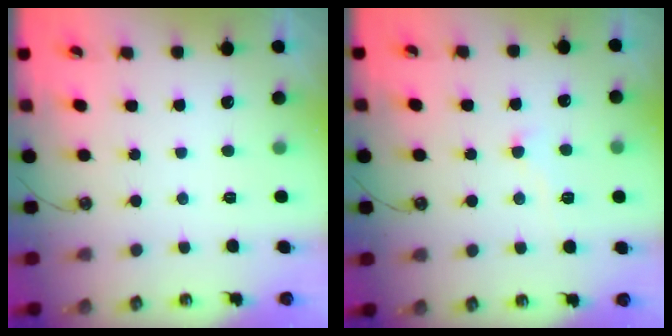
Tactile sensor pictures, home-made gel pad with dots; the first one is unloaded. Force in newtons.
{"total": 1.9, "press": 1.8, "slide": 0.8}